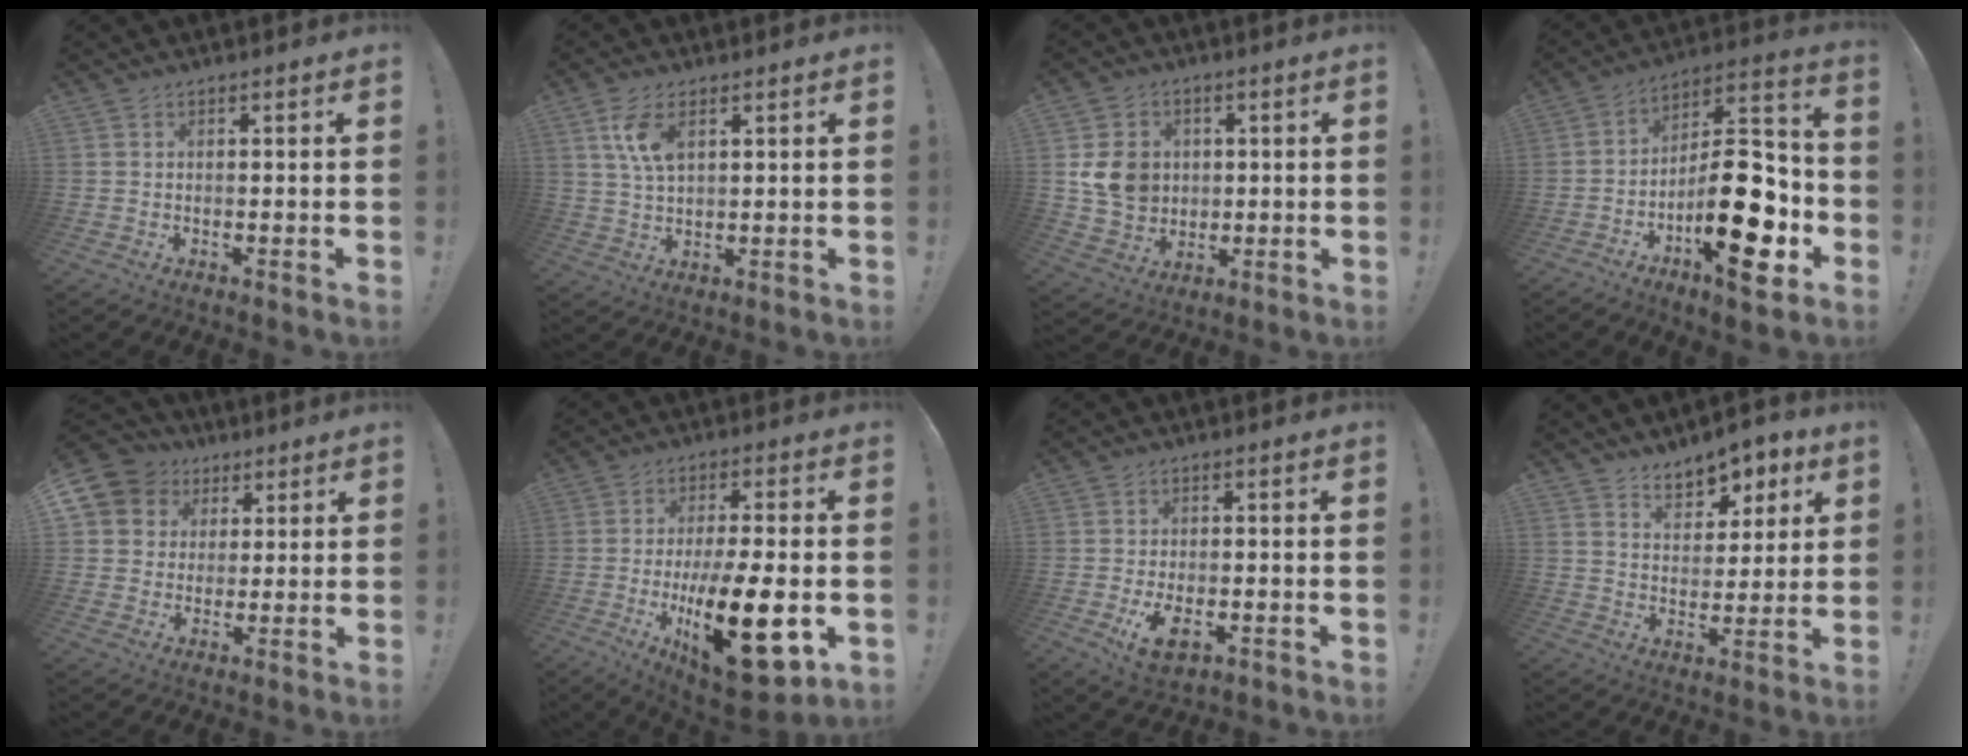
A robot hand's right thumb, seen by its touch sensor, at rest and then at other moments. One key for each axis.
{"total": 7.7, "fx": 3.1, "fy": 3.7, "fz": 5.9, "tx": -0.118, "ty": -0.003, "tz": 0.056}
{"total": 10.4, "fx": 1.7, "fy": 9.2, "fz": 4.6, "tx": -0.070, "ty": -0.001, "tz": 0.039}
{"total": 22.5, "fx": -7.8, "fy": 8.7, "fz": 19.2, "tx": -0.302, "ty": 0.051, "tz": -0.113}
{"total": 9.1, "fx": 3.1, "fy": 8.2, "fz": 2.4, "tx": -0.040, "ty": -0.011, "tz": 0.067}
{"total": 23.3, "fx": -5.6, "fy": 8.2, "fz": 21.1, "tx": -0.347, "ty": 0.018, "tz": -0.075}
{"total": 7.0, "fx": -1.7, "fy": 4.2, "fz": 5.4, "tx": -0.097, "ty": -0.001, "tz": -0.025}
{"total": 8.1, "fx": 6.0, "fy": 4.7, "fz": 2.8, "tx": -0.035, "ty": -0.043, "tz": 0.111}